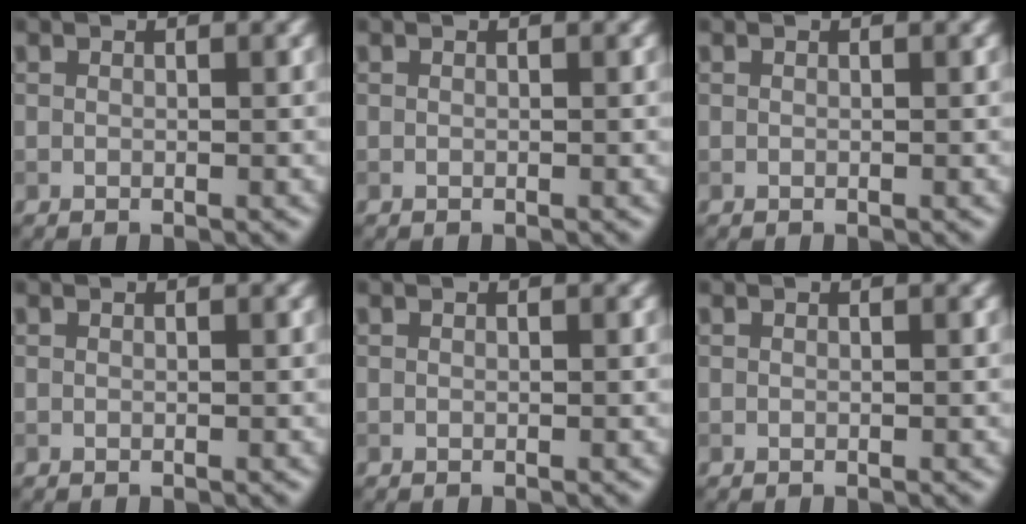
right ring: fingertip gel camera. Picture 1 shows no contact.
{"total": 0.0}
{"total": 0.0}
{"total": 0.0}
{"total": 0.0}
{"total": 0.0}